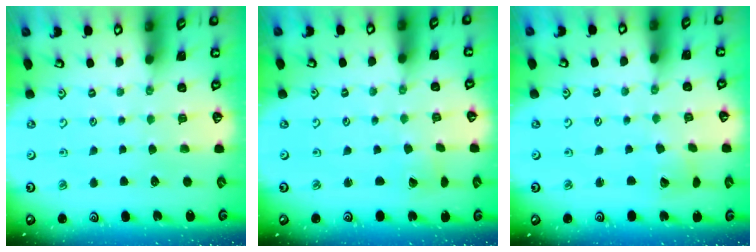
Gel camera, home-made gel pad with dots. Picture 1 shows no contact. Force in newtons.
{"total": 1.9, "press": 1.9, "slide": 0.0}
{"total": 2.8, "press": 2.8, "slide": 0.4}